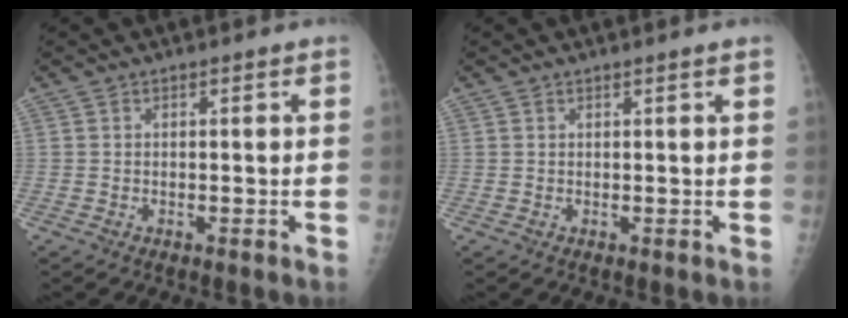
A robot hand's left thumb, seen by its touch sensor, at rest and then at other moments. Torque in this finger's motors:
{"motor_torque": [0.39, -0.11, -0.54, -0.82, 0.06]}